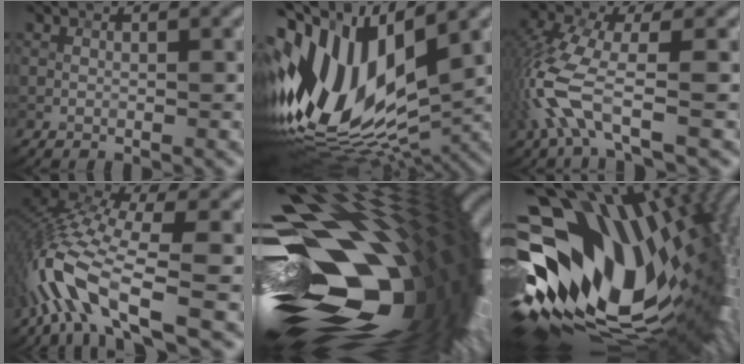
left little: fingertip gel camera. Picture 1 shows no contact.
{"total": 15.4, "force": [0.1, 8.8, 12.6], "torque": [-0.269, 0.017, -0.009]}
{"total": 6.2, "force": [-2.8, 1.8, 5.2], "torque": [-0.149, 0.000, -0.066]}
{"total": 8.6, "force": [-4.9, 2.1, 6.7], "torque": [-0.154, 0.009, -0.108]}
{"total": 19.8, "force": [-3.0, 11.1, 16.1], "torque": [-0.278, -0.037, -0.049]}
{"total": 18.4, "force": [1.8, 10.4, 15.1], "torque": [-0.277, -0.016, 0.044]}